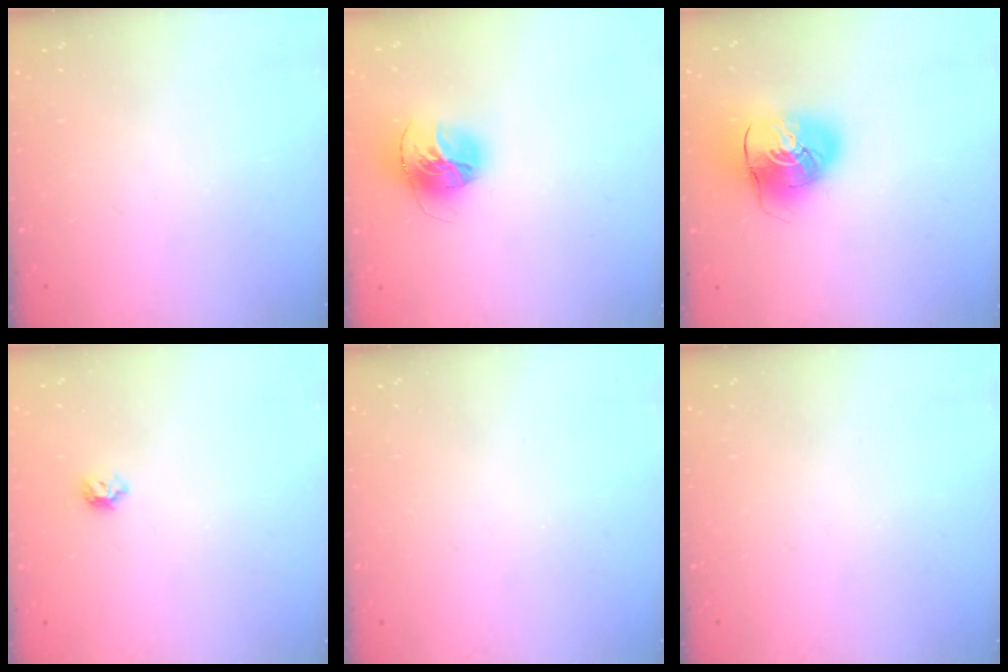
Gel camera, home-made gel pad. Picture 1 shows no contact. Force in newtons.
{"total": 15.4, "press": 15.3, "slide": 1.7}
{"total": 11.4, "press": 11.3, "slide": 1.8}
{"total": 5.9, "press": 5.8, "slide": 0.9}
{"total": 0.0}
{"total": 0.0}